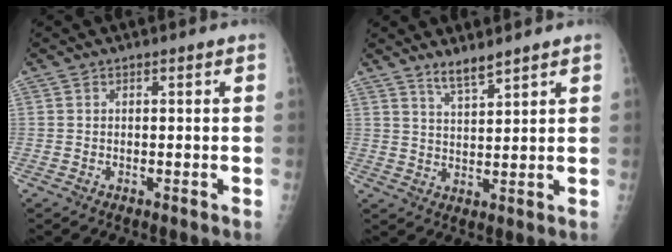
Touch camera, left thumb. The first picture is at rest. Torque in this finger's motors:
{"motor_torque": [1.06, -0.13, 0.35, -0.30, 0.00]}